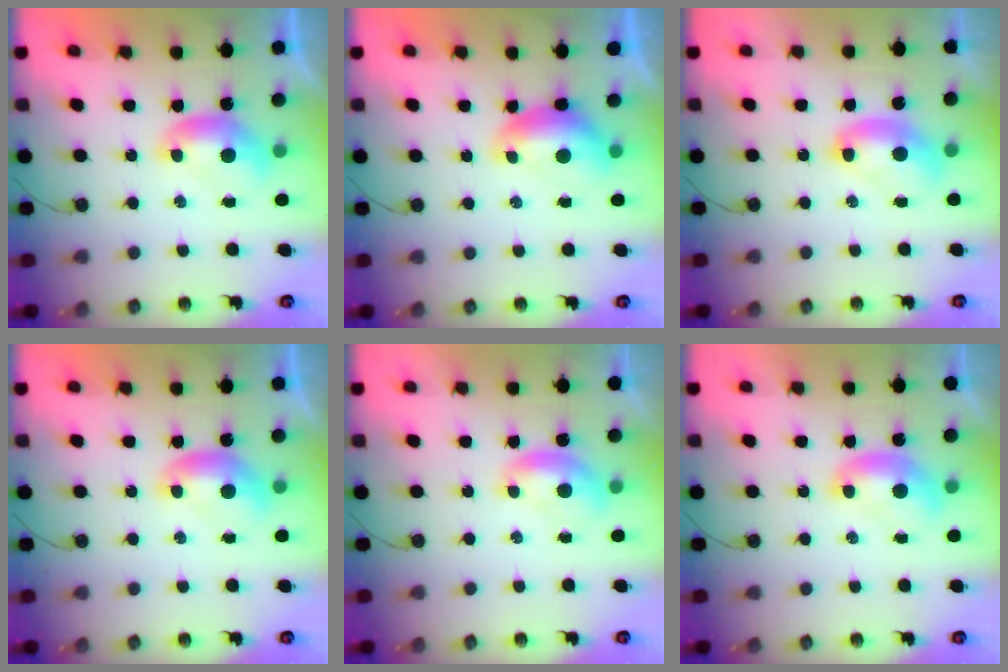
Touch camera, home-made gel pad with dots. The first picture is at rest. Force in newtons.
{"total": 0.8, "press": 0.7, "slide": 0.4}
{"total": 2.7, "press": 2.7, "slide": 0.1}
{"total": 0.0}
{"total": 1.1, "press": 0.8, "slide": 0.8}
{"total": 1.2, "press": 1.2, "slide": 0.0}